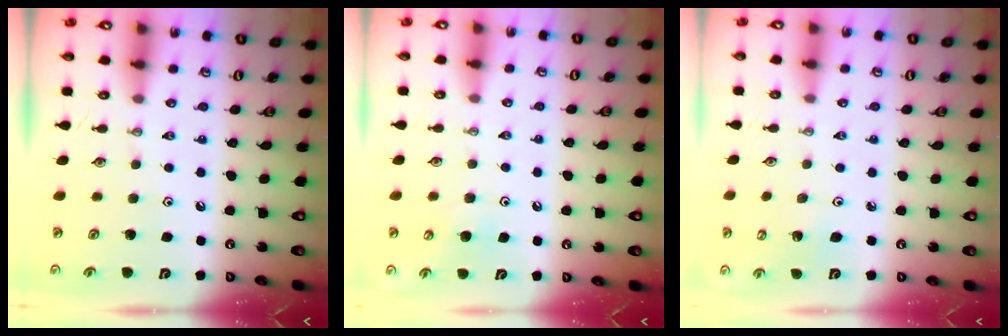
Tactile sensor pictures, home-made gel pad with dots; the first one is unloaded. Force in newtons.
{"total": 5.8, "press": 5.7, "slide": 0.6}
{"total": 2.8, "press": 2.7, "slide": 0.5}